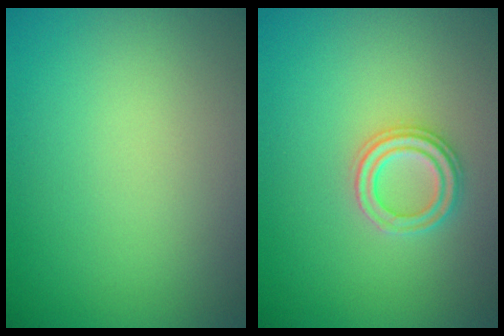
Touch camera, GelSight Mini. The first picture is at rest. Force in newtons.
{"total": 2.2, "press": 2.2, "slide": 0.3}